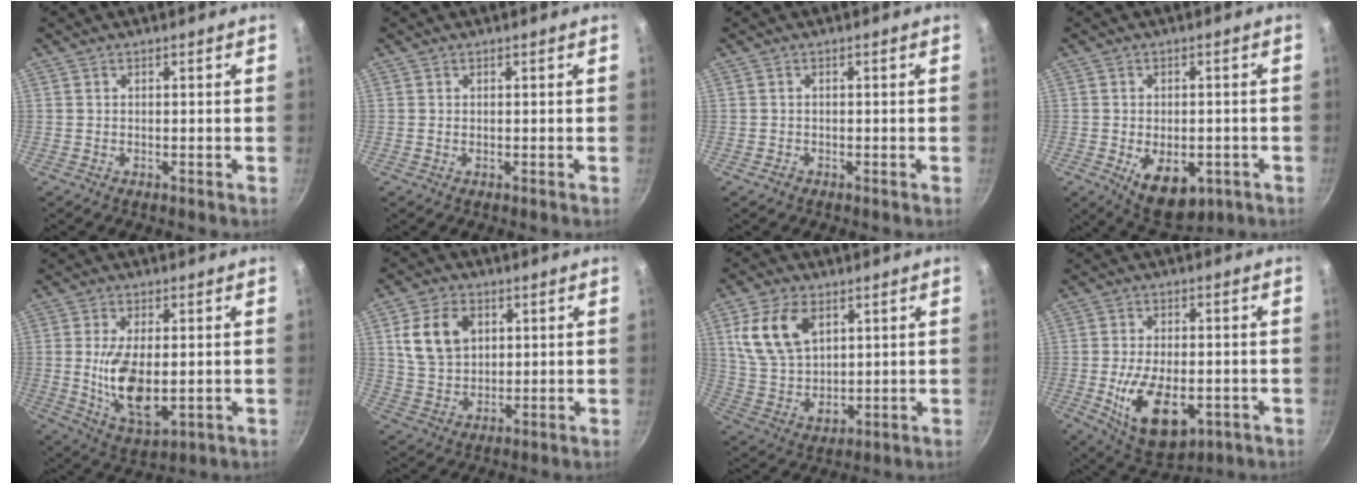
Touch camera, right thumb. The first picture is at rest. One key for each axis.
{"total": 0.0}
{"total": 0.8, "fx": -0.5, "fy": 0.6, "fz": 0.2, "tx": -0.003, "ty": 0.001, "tz": -0.011}
{"total": 10.5, "fx": -3.8, "fy": 6.2, "fz": 7.5, "tx": -0.095, "ty": 0.006, "tz": -0.040}
{"total": 11.5, "fx": -0.4, "fy": 5.4, "fz": 10.2, "tx": -0.182, "ty": -0.021, "tz": 0.004}
{"total": 10.7, "fx": 3.3, "fy": 7.8, "fz": 6.6, "tx": -0.102, "ty": -0.005, "tz": 0.067}
{"total": 14.0, "fx": 5.3, "fy": 8.7, "fz": 9.6, "tx": -0.166, "ty": -0.022, "tz": 0.115}
{"total": 14.1, "fx": -3.8, "fy": 7.8, "fz": 11.2, "tx": -0.174, "ty": 0.000, "tz": -0.043}